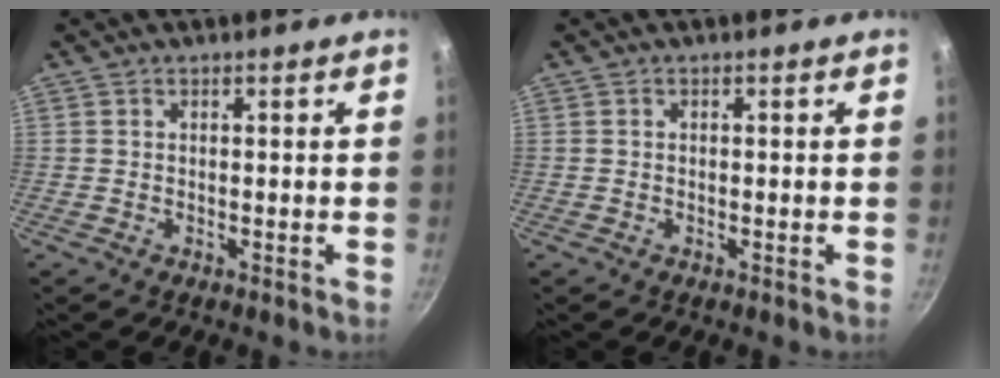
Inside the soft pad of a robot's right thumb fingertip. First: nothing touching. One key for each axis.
{"total": 0.0}